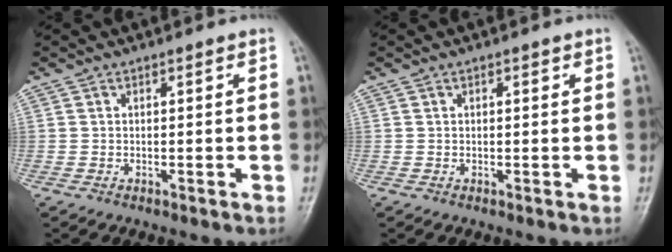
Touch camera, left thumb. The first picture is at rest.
{"total": 0.7, "force": [0.3, 0.3, 0.6], "torque": [-0.005, 0.001, 0.004]}